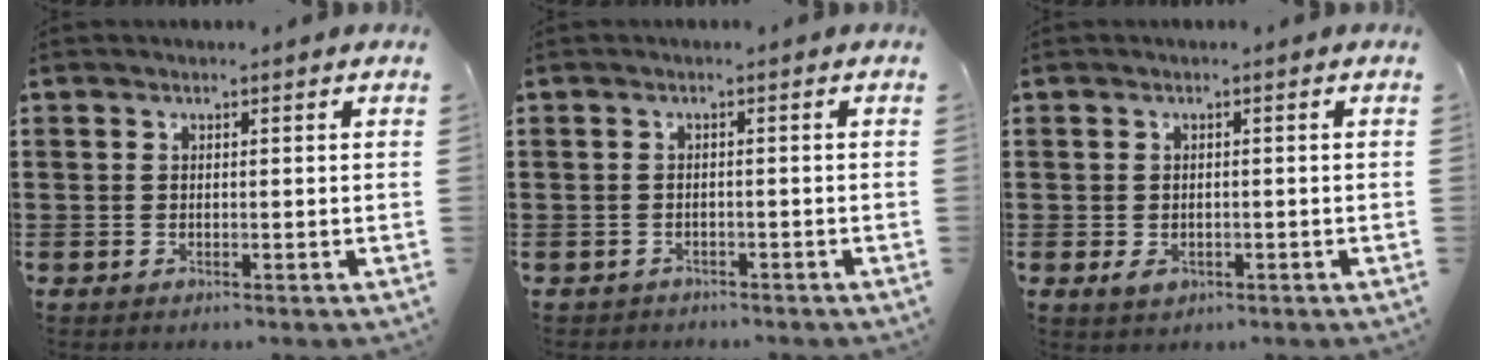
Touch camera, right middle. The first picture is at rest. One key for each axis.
{"total": 1.0, "fx": -0.9, "fy": 0.3, "fz": -0.1, "tx": -0.002, "ty": 0.001, "tz": -0.021}
{"total": 1.3, "fx": -0.4, "fy": 0.8, "fz": 0.9, "tx": -0.019, "ty": 0.001, "tz": -0.009}